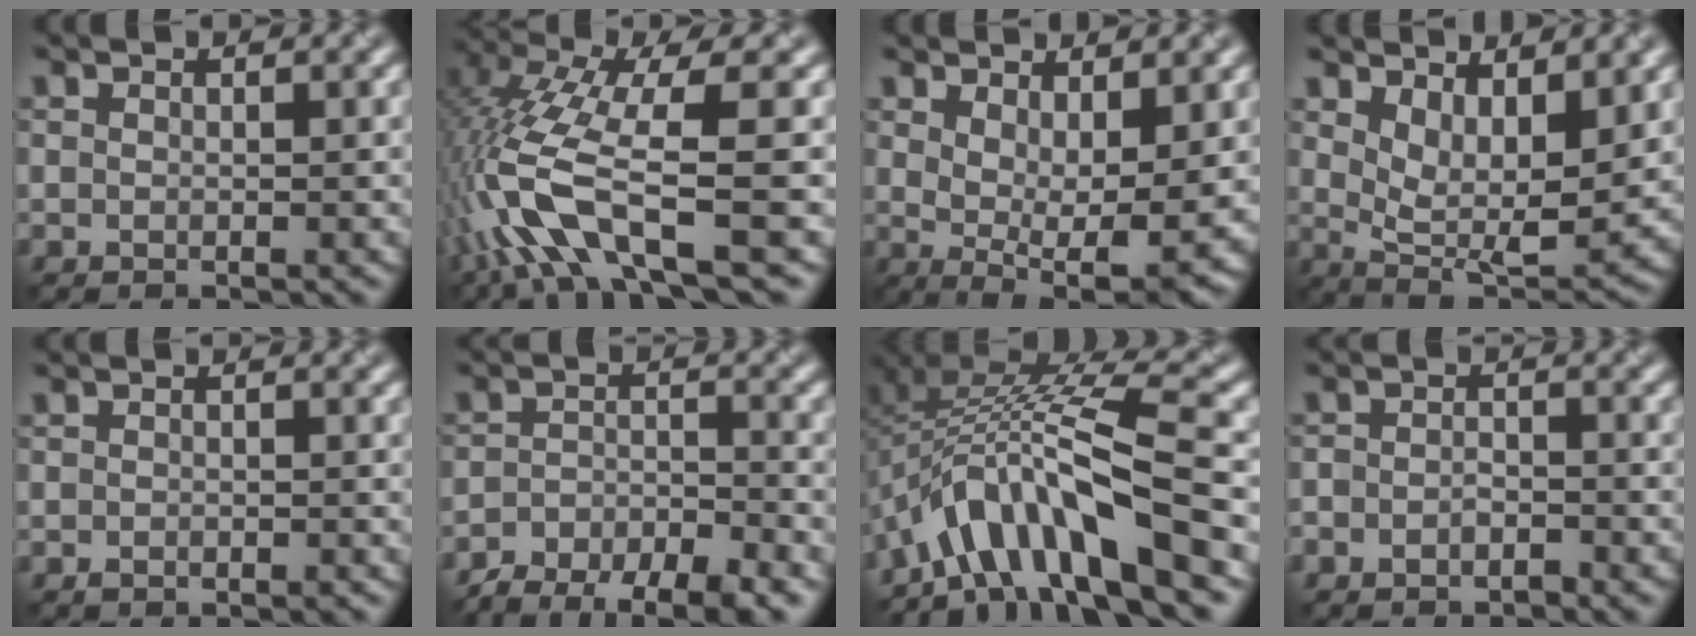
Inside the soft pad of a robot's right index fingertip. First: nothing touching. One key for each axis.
{"total": 10.1, "fx": -4.6, "fy": 2.7, "fz": 8.6, "tx": -0.199, "ty": 0.010, "tz": -0.078}
{"total": 7.0, "fx": 0.9, "fy": 3.0, "fz": 6.2, "tx": -0.104, "ty": -0.012, "tz": 0.037}
{"total": 5.6, "fx": 2.3, "fy": 2.4, "fz": 4.5, "tx": -0.091, "ty": -0.013, "tz": 0.057}
{"total": 1.3, "fx": -1.3, "fy": 0.0, "fz": 0.1, "tx": -0.006, "ty": 0.005, "tz": -0.011}
{"total": 8.4, "fx": -7.5, "fy": 2.0, "fz": 3.1, "tx": -0.051, "ty": -0.011, "tz": -0.109}
{"total": 10.6, "fx": -5.8, "fy": 3.1, "fz": 8.3, "tx": -0.145, "ty": 0.021, "tz": -0.092}
{"total": 2.4, "fx": -2.3, "fy": 0.4, "fz": -0.1, "tx": -0.004, "ty": 0.009, "tz": -0.032}